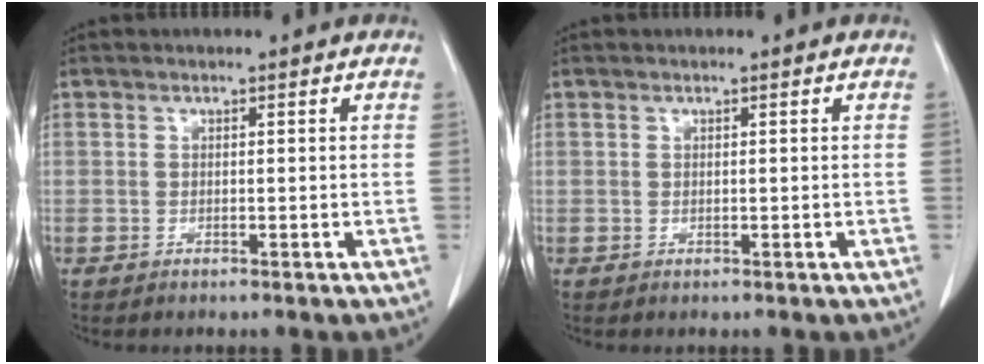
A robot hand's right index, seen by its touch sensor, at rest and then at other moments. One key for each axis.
{"total": 0.0}